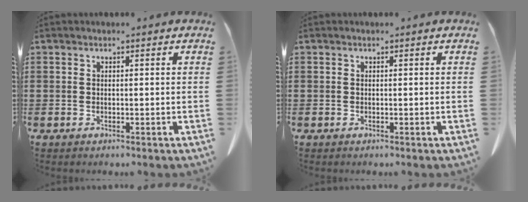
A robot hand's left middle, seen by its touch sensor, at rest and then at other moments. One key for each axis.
{"total": 0.0}